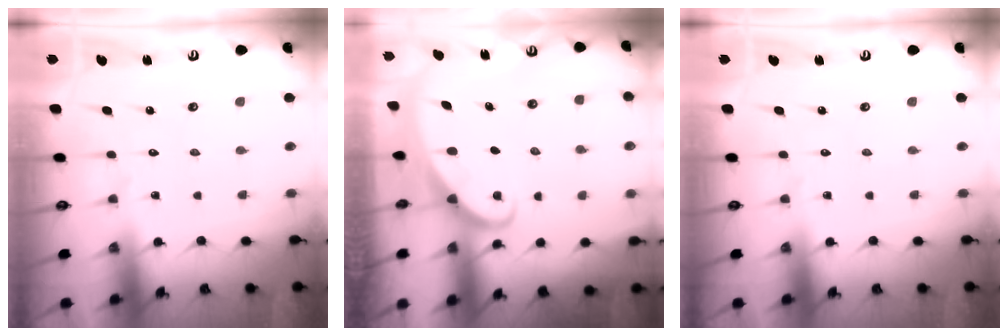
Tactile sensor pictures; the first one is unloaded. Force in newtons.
{"total": 1.6, "press": 1.6, "slide": 0.1}
{"total": 0.0}